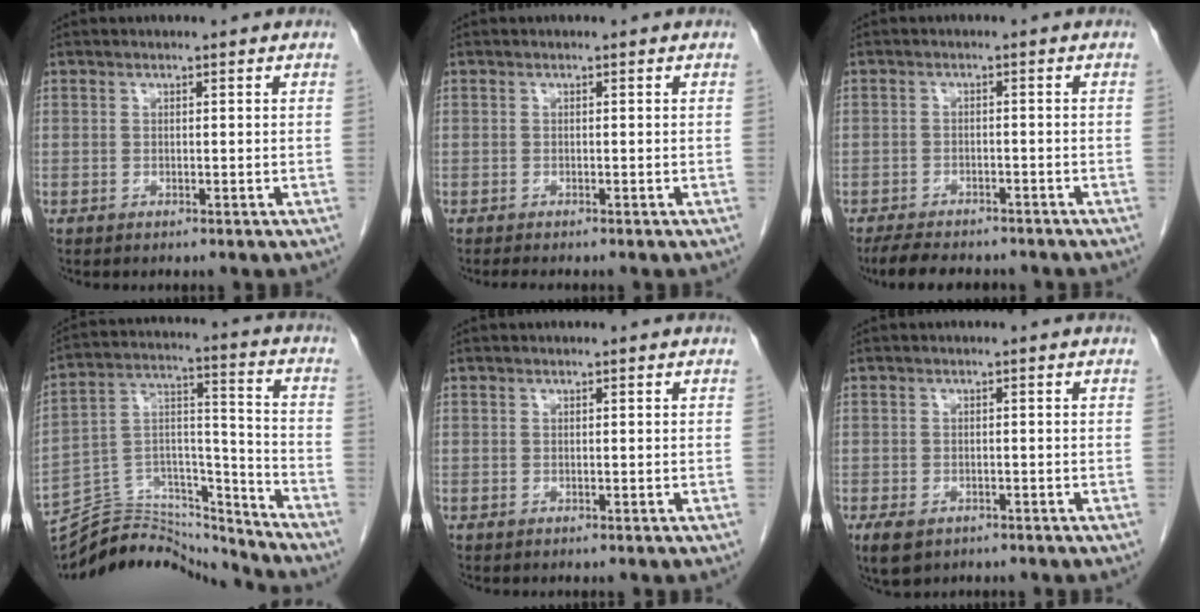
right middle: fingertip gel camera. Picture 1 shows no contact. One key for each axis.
{"total": 2.1, "fx": -1.8, "fy": 0.2, "fz": 1.0, "tx": -0.017, "ty": -0.005, "tz": -0.024}
{"total": 8.9, "fx": -7.6, "fy": 2.9, "fz": 3.6, "tx": -0.055, "ty": -0.009, "tz": -0.111}
{"total": 18.9, "fx": -18.3, "fy": 3.5, "fz": 3.2, "tx": -0.060, "ty": 0.048, "tz": -0.299}
{"total": 0.0}
{"total": 4.0, "fx": -2.6, "fy": 2.3, "fz": 2.1, "tx": -0.042, "ty": -0.006, "tz": -0.036}